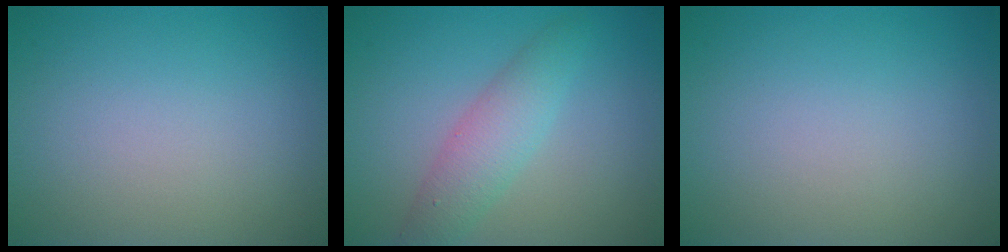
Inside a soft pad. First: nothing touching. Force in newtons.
{"total": 3.4, "press": 3.4, "slide": 0.1}
{"total": 0.0}